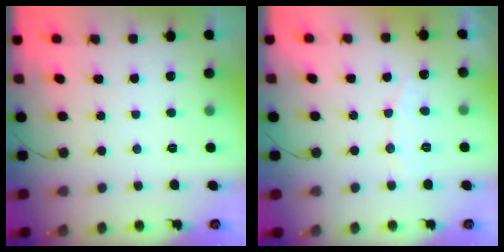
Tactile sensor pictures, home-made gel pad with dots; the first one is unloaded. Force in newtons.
{"total": 6.0, "press": 6.0, "slide": 0.4}